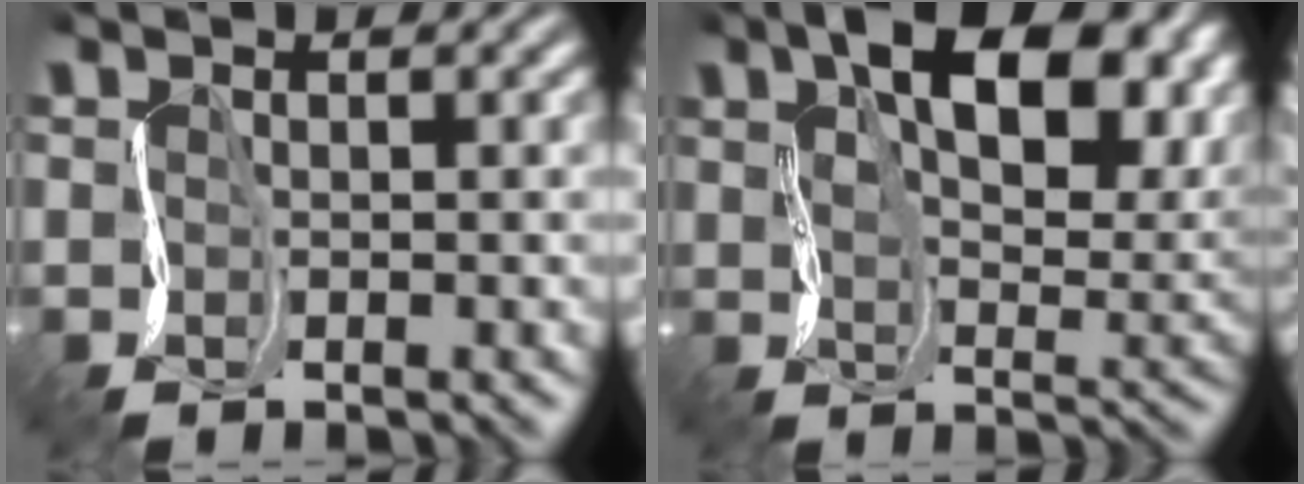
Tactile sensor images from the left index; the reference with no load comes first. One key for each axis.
{"total": 13.7, "fx": 5.6, "fy": 6.6, "fz": 10.6, "tx": -0.166, "ty": 0.010, "tz": 0.091}